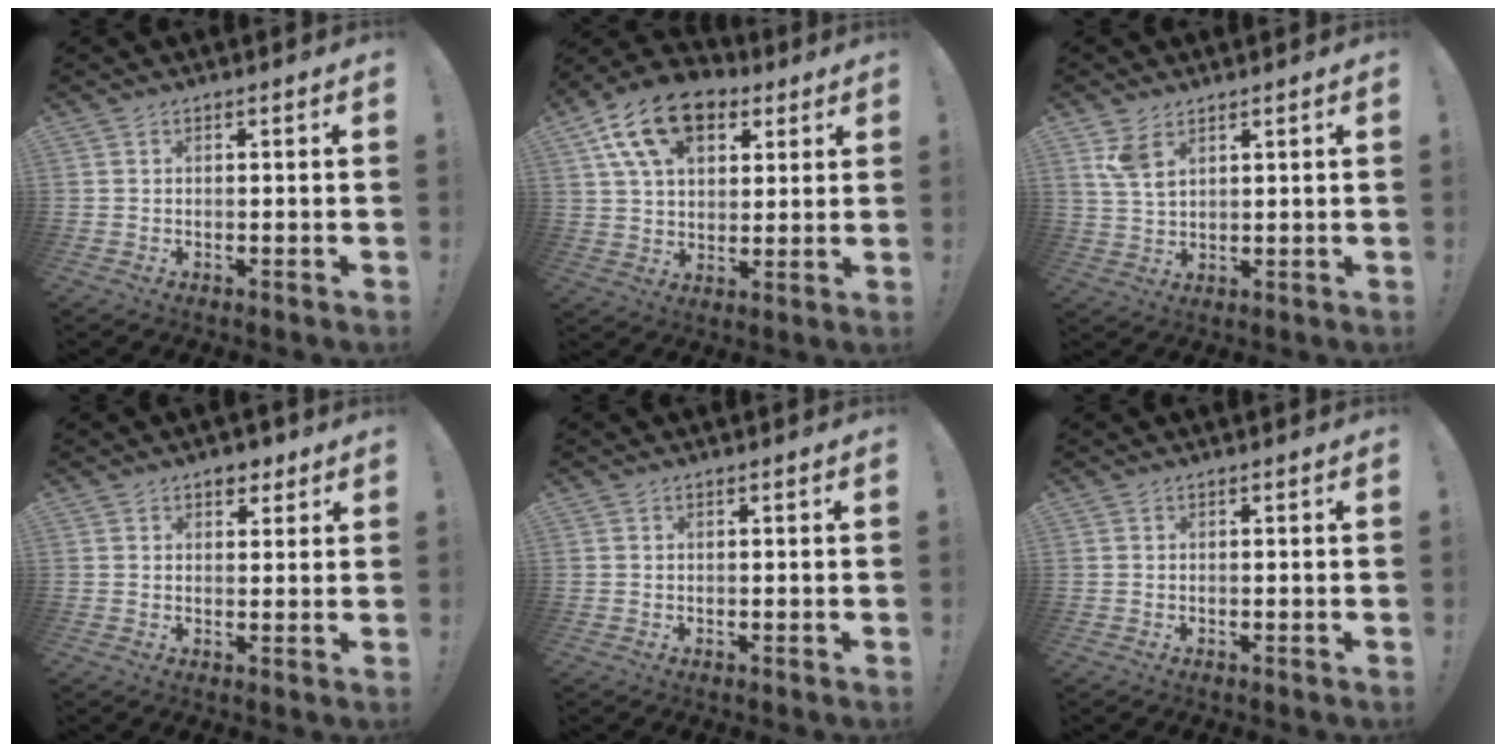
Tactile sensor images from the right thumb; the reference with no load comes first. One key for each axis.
{"total": 16.4, "fx": 8.3, "fy": 10.3, "fz": 9.6, "tx": -0.161, "ty": -0.027, "tz": 0.155}
{"total": 5.6, "fx": 3.6, "fy": 2.4, "fz": 3.6, "tx": -0.060, "ty": -0.021, "tz": 0.067}
{"total": 3.9, "fx": 2.5, "fy": 2.7, "fz": 1.3, "tx": 0.003, "ty": -0.011, "tz": 0.039}
{"total": 0.0}
{"total": 0.0}